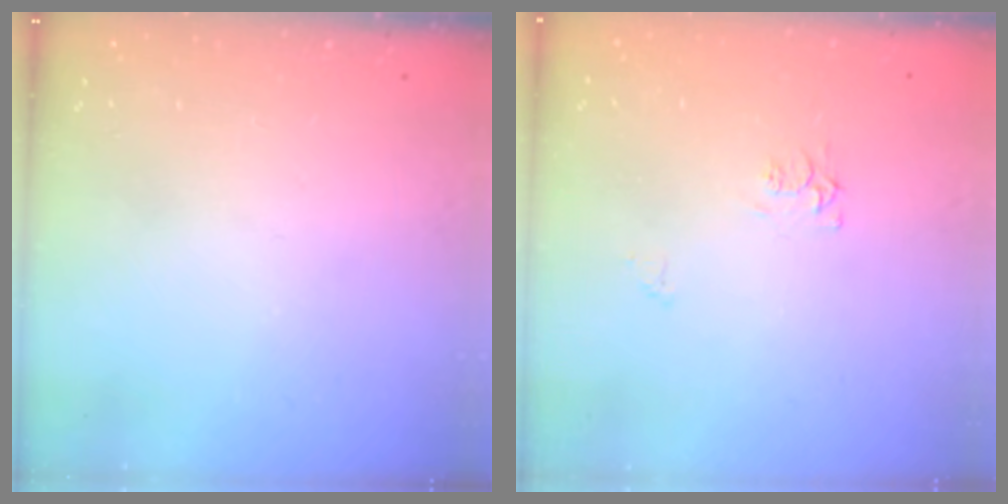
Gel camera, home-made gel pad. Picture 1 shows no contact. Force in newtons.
{"total": 5.0, "press": 5.0, "slide": 0.7}